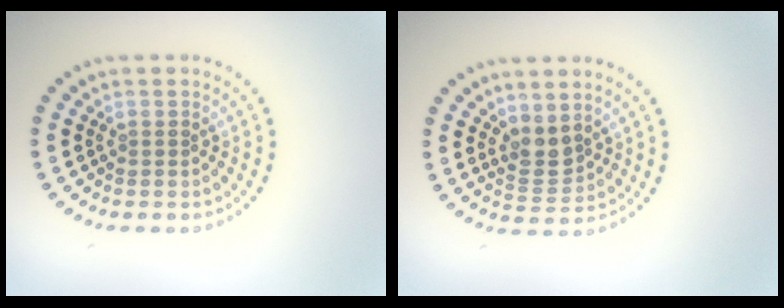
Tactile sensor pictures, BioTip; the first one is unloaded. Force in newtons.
{"total": 2.3, "press": 1.9, "slide": 1.4}